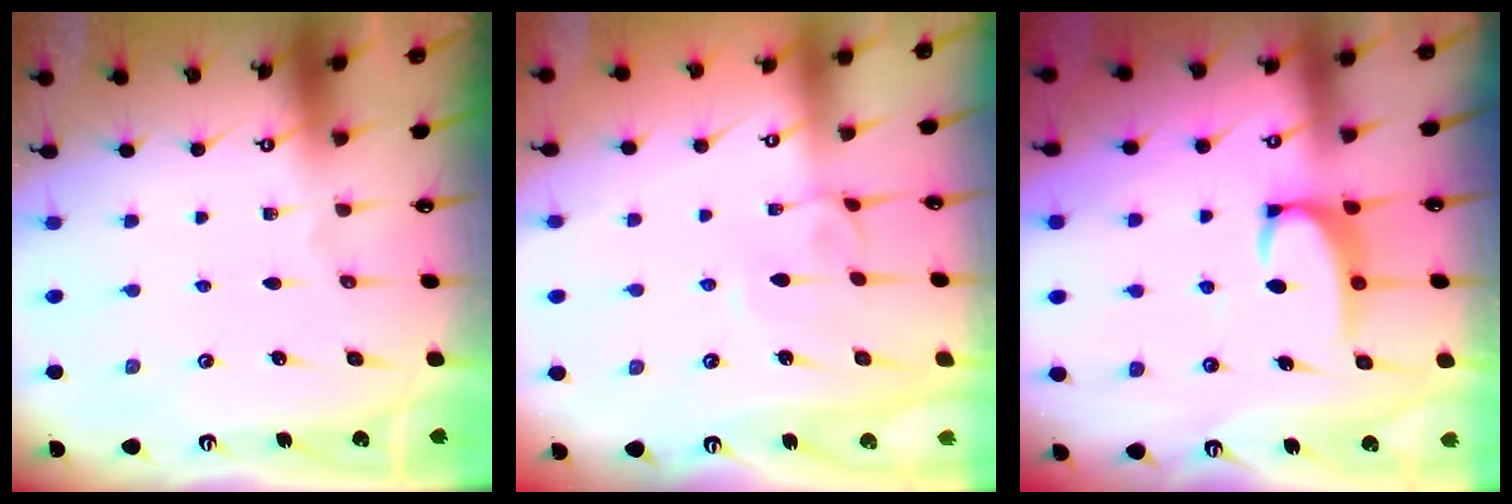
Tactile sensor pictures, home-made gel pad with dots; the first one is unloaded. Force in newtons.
{"total": 1.7, "press": 1.7, "slide": 0.4}
{"total": 3.1, "press": 3.1, "slide": 0.5}